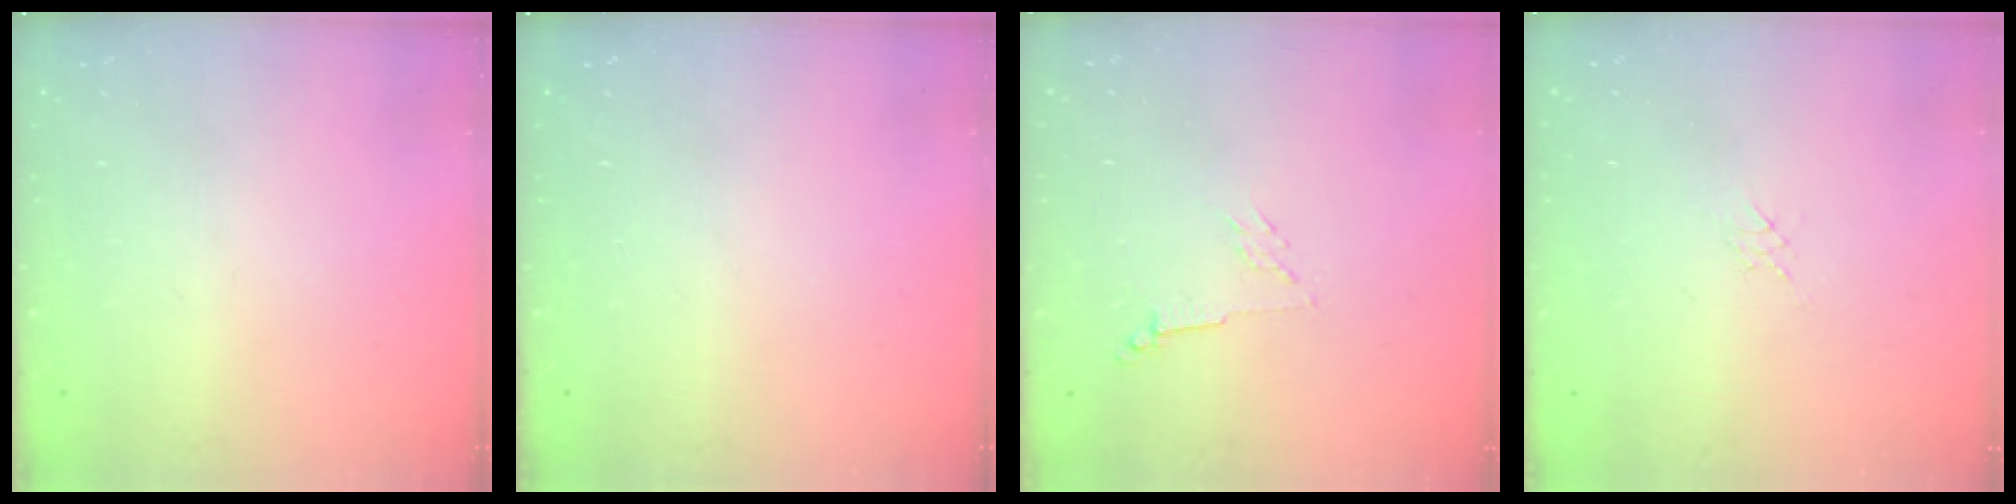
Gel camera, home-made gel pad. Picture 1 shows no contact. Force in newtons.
{"total": 0.0}
{"total": 2.8, "press": 2.7, "slide": 0.6}
{"total": 2.2, "press": 2.2, "slide": 0.4}